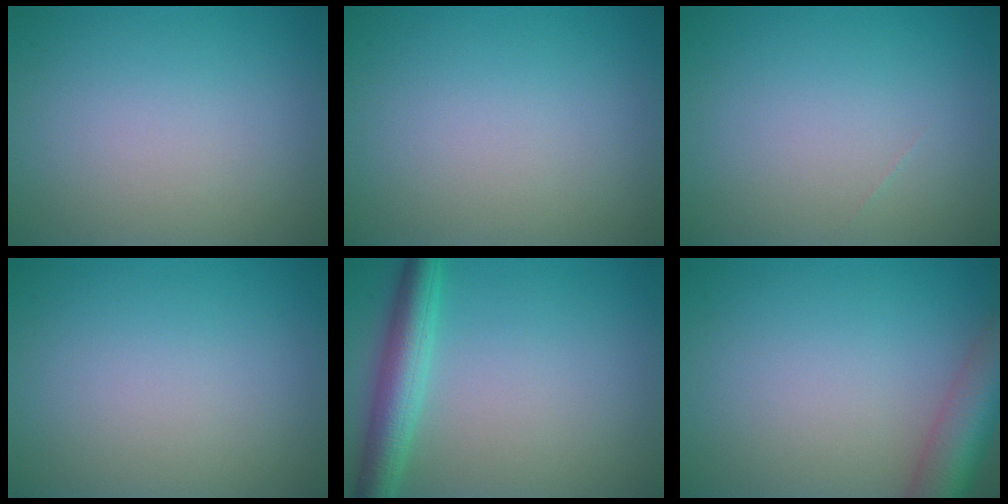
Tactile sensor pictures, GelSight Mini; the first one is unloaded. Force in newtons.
{"total": 0.0}
{"total": 0.0}
{"total": 0.0}
{"total": 4.4, "press": 4.4, "slide": 0.2}
{"total": 6.4, "press": 6.4, "slide": 0.4}